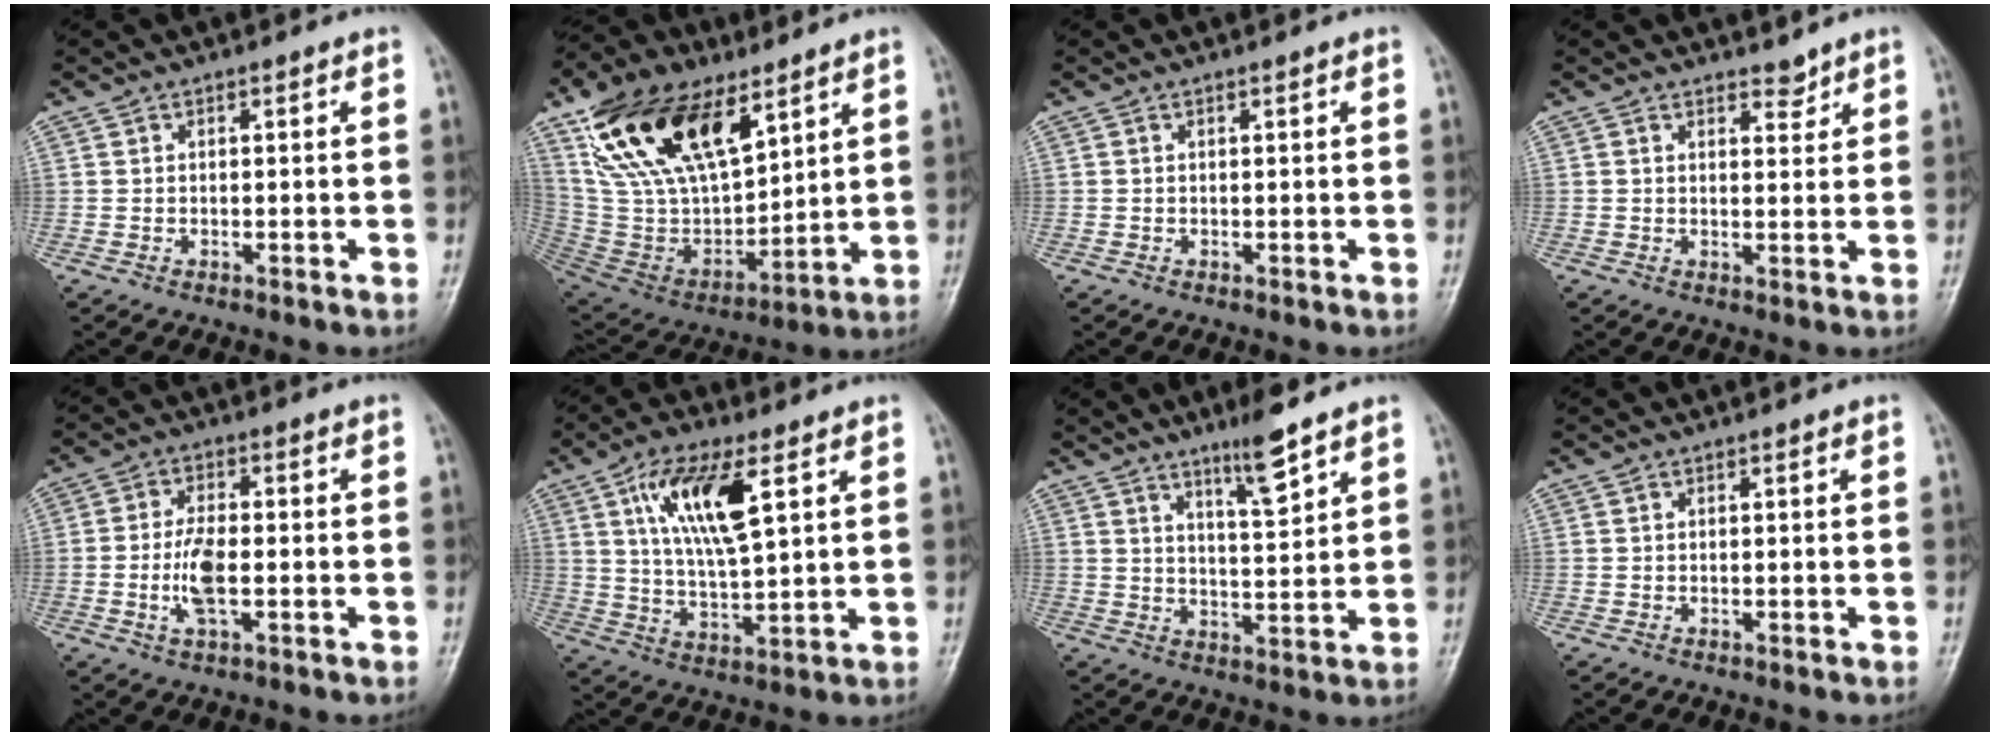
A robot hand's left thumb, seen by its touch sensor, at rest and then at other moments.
{"total": 24.6, "force": [13.0, 12.9, 16.4], "torque": [-0.287, -0.040, 0.251]}
{"total": 0.0}
{"total": 2.3, "force": [2.0, 1.0, 0.6], "torque": [0.008, -0.016, 0.029]}
{"total": 6.8, "force": [-1.4, 3.0, 6.0], "torque": [-0.123, 0.006, -0.026]}
{"total": 13.0, "force": [5.1, 4.6, 11.0], "torque": [-0.198, -0.018, 0.097]}
{"total": 7.2, "force": [5.2, 0.8, 4.9], "torque": [-0.076, -0.040, 0.090]}
{"total": 0.0}